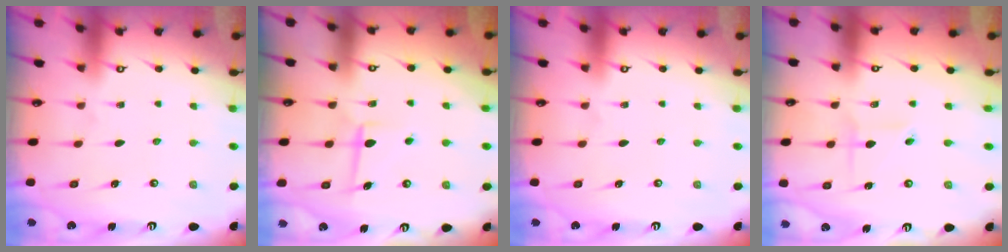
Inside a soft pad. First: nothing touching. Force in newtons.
{"total": 5.9, "press": 5.9, "slide": 0.9}
{"total": 0.0}
{"total": 2.1, "press": 1.9, "slide": 0.7}